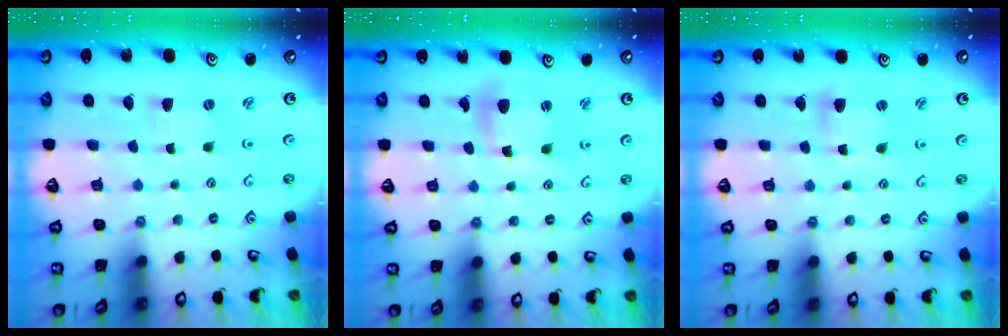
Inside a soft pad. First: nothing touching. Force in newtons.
{"total": 9.9, "press": 9.8, "slide": 1.1}
{"total": 3.7, "press": 3.7, "slide": 0.5}